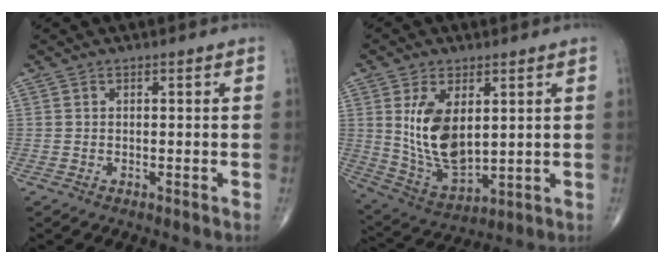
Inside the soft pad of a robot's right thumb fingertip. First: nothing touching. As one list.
[{"total": 13.0, "force": [2.9, 7.0, 10.5], "torque": [-0.182, -0.023, 0.074]}]